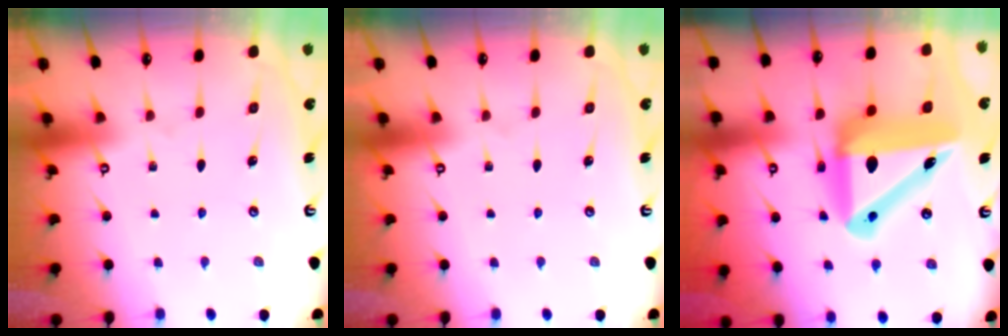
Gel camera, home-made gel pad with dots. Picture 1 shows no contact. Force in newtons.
{"total": 0.0}
{"total": 18.2, "press": 17.8, "slide": 3.9}